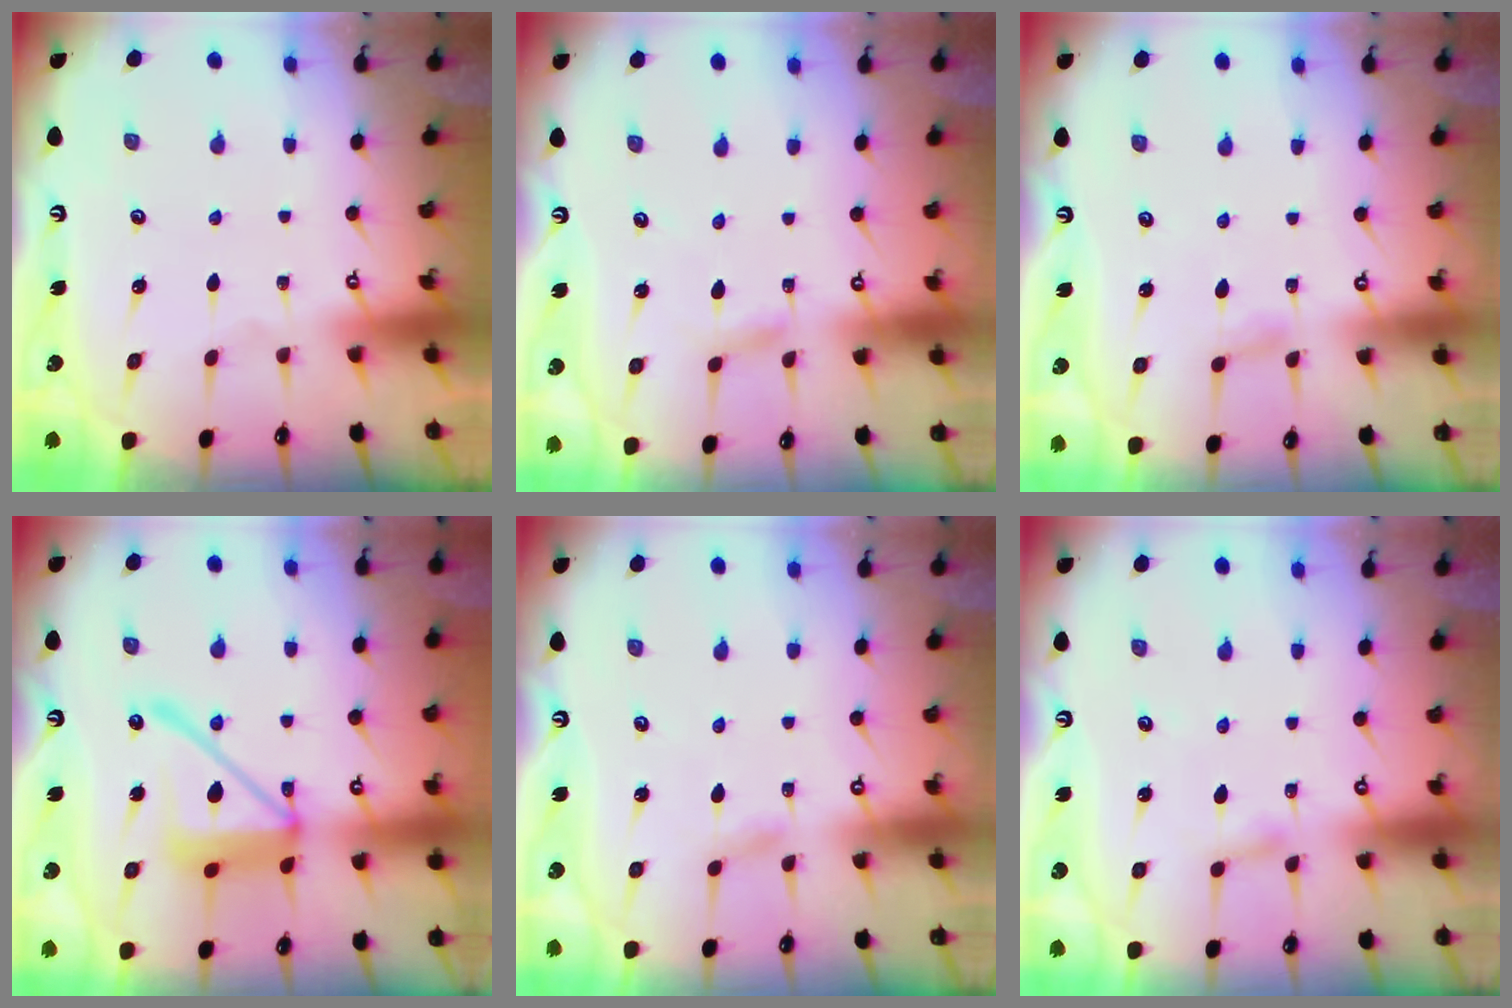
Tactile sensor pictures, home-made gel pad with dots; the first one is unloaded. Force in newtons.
{"total": 2.5, "press": 2.5, "slide": 0.2}
{"total": 2.9, "press": 2.9, "slide": 0.4}
{"total": 16.8, "press": 16.7, "slide": 1.9}
{"total": 1.7, "press": 1.7, "slide": 0.1}
{"total": 2.9, "press": 2.9, "slide": 0.3}